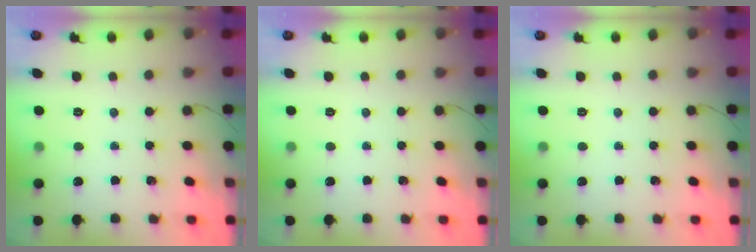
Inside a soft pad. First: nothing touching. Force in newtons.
{"total": 0.0}
{"total": 0.0}